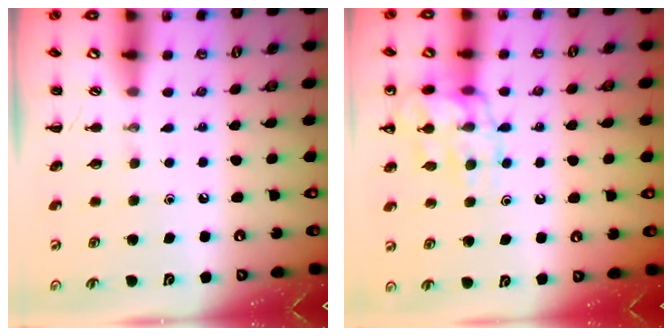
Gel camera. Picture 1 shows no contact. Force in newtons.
{"total": 16.3, "press": 16.2, "slide": 2.1}